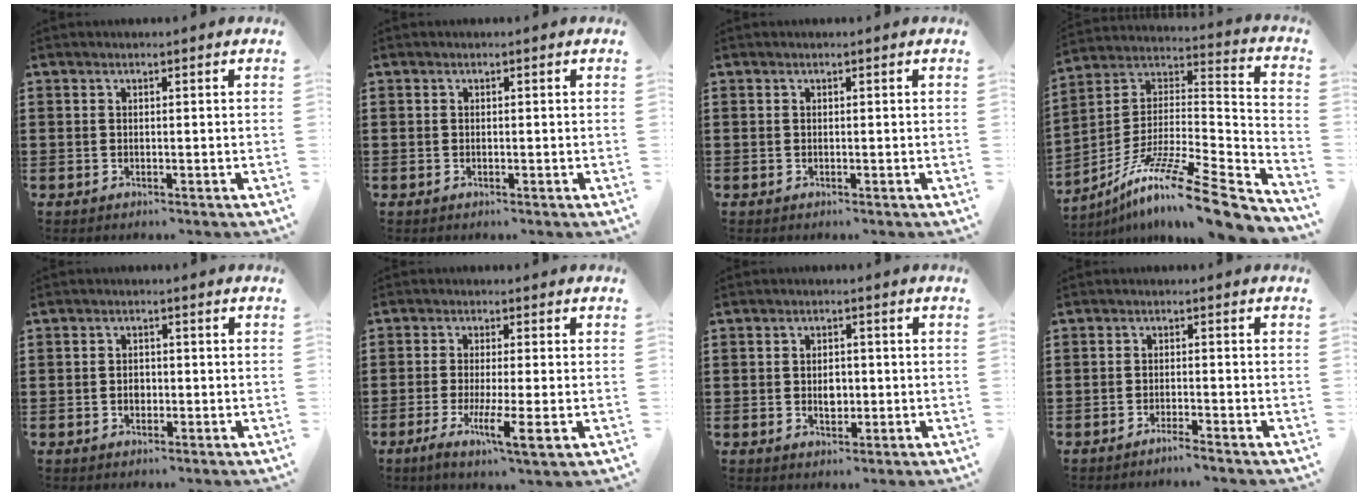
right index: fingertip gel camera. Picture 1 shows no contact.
{"total": 0.0}
{"total": 0.0}
{"total": 13.5, "force": [-10.0, 0.8, 9.0], "torque": [-0.157, 0.010, -0.184]}
{"total": 1.7, "force": [-0.3, 1.3, 1.1], "torque": [-0.023, 0.005, -0.007]}
{"total": 5.9, "force": [-2.2, 0.6, 5.4], "torque": [-0.103, -0.015, -0.040]}
{"total": 2.8, "force": [-0.2, 1.9, 2.0], "torque": [-0.034, 0.002, -0.007]}
{"total": 1.7, "force": [-1.6, -0.3, 0.6], "torque": [-0.011, 0.000, -0.029]}